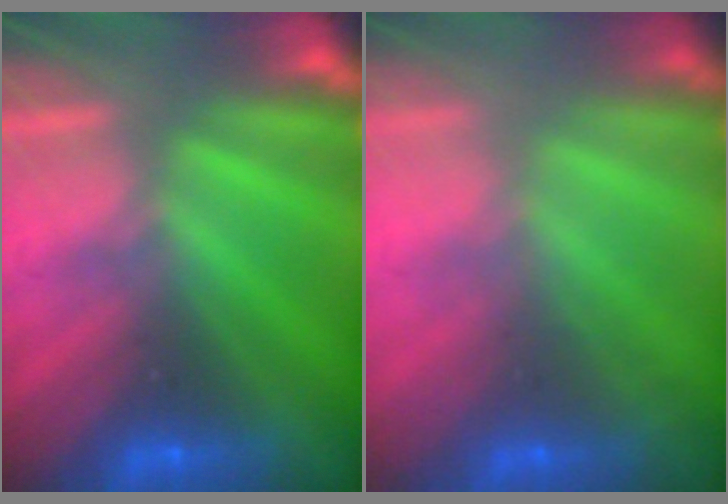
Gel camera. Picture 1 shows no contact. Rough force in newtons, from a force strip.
{"total": 1.7}